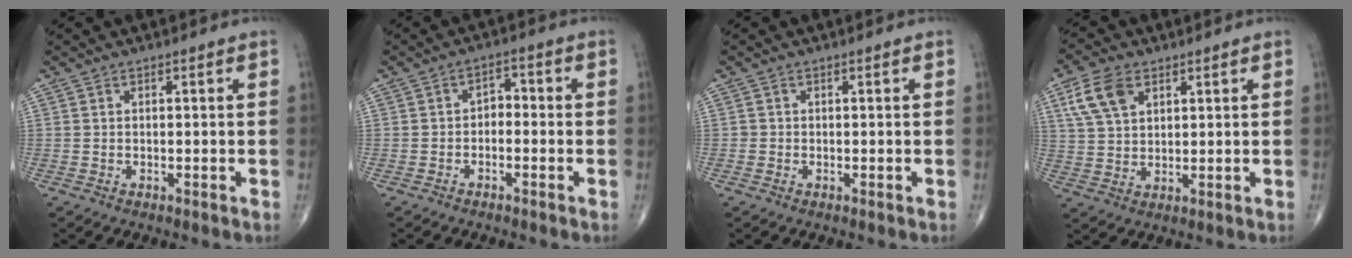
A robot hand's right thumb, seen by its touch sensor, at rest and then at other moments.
{"total": 3.0, "force": [-0.9, 2.0, 2.1], "torque": [-0.018, 0.023, -0.024]}
{"total": 0.6, "force": [-0.1, 0.5, 0.0], "torque": [0.002, 0.004, -0.003]}
{"total": 8.3, "force": [3.8, 5.1, 5.3], "torque": [-0.098, -0.004, 0.077]}